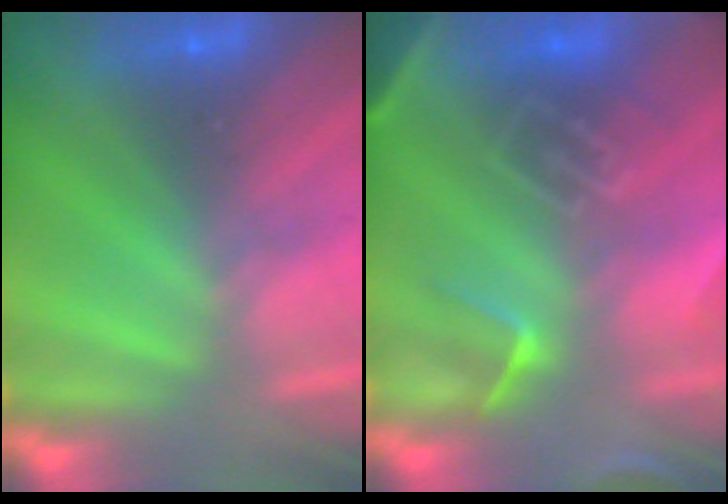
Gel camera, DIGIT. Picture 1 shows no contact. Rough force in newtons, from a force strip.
{"total": 8.3}